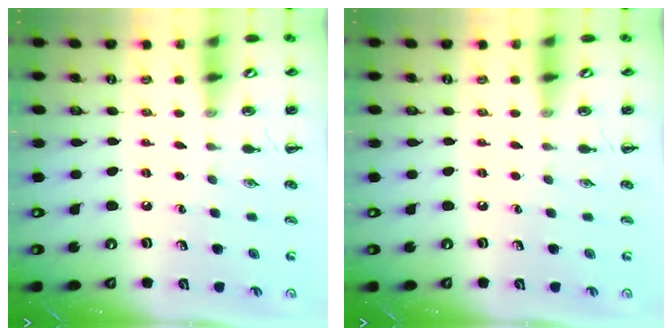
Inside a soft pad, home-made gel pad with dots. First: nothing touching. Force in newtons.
{"total": 0.0}